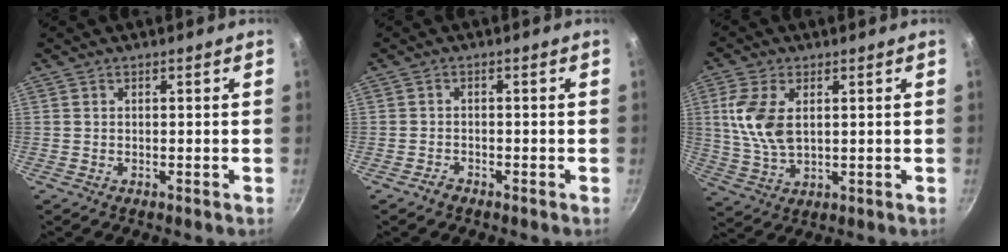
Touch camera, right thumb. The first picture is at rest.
{"total": 1.4, "force": [-1.1, 0.9, 0.4], "torque": [-0.007, 0.012, -0.020]}
{"total": 9.8, "force": [2.1, 5.6, 7.8], "torque": [-0.158, -0.008, 0.045]}